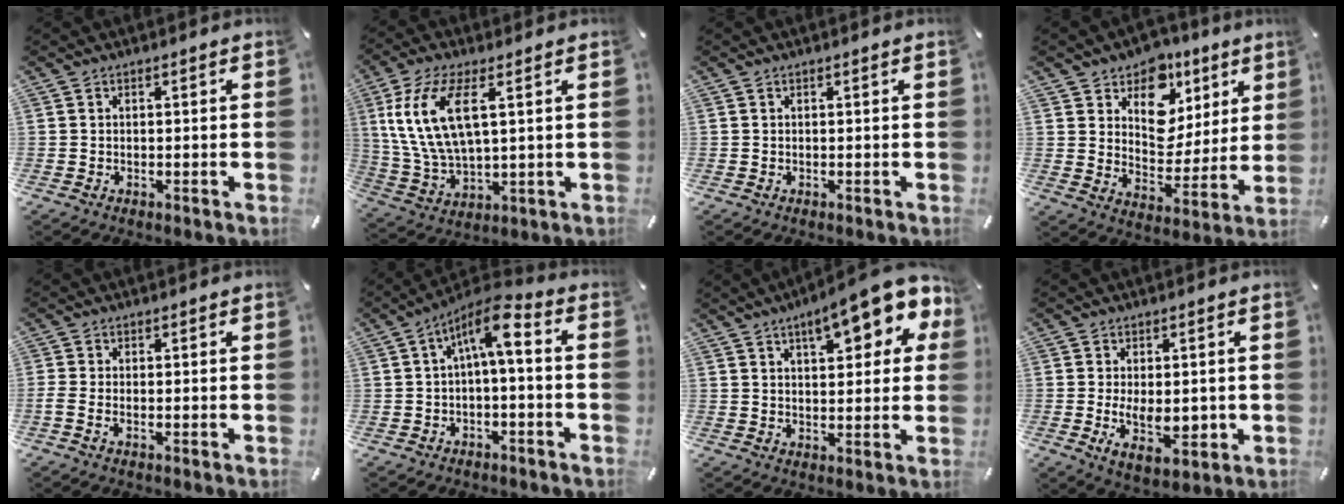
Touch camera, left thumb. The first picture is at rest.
{"total": 13.5, "force": [4.5, 5.9, 11.3], "torque": [-0.260, -0.005, 0.079]}
{"total": 0.0}
{"total": 12.6, "force": [6.2, 9.9, 4.7], "torque": [-0.060, -0.055, 0.116]}
{"total": 1.7, "force": [-0.7, 0.6, 1.4], "torque": [-0.025, 0.003, -0.012]}
{"total": 8.6, "force": [1.2, 3.3, 7.9], "torque": [-0.131, 0.002, 0.021]}
{"total": 13.0, "force": [7.7, 4.9, 9.2], "torque": [-0.125, -0.032, 0.127]}
{"total": 8.4, "force": [-1.0, 4.9, 6.7], "torque": [-0.097, -0.008, -0.015]}